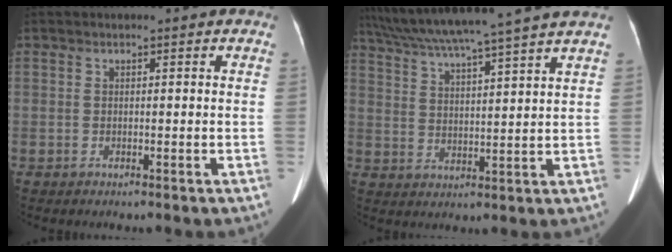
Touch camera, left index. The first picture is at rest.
{"total": 17.3, "force": [14.8, -1.7, 8.8], "torque": [-0.160, 0.006, 0.220]}